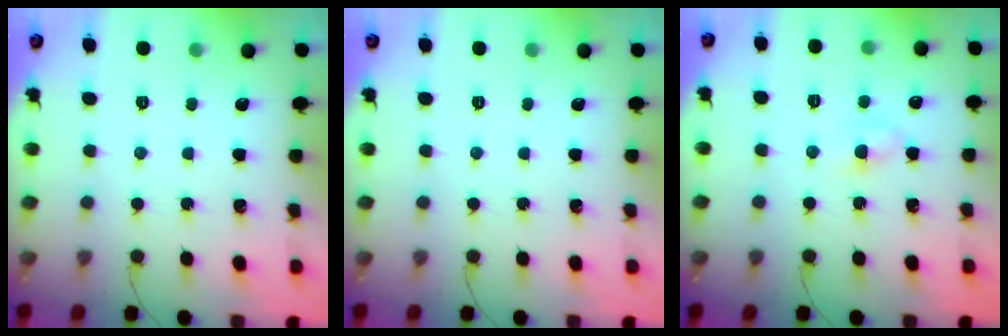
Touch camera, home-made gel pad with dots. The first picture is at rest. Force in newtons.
{"total": 0.0}
{"total": 4.3, "press": 4.1, "slide": 1.4}